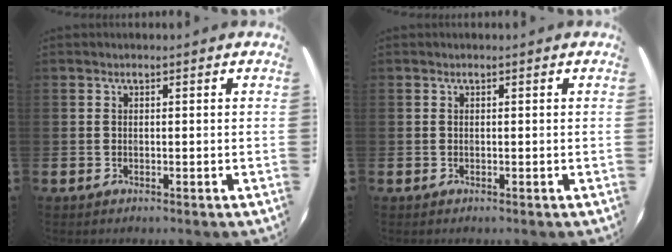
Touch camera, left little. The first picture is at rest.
{"total": 0.0}